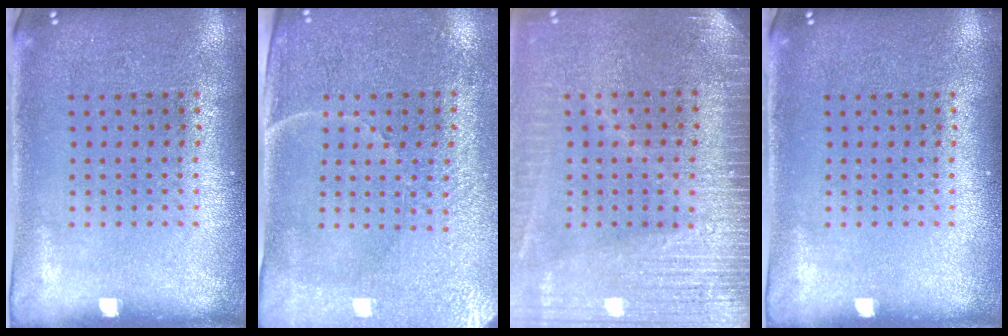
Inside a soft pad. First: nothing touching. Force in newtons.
{"total": 3.5, "press": 3.3, "slide": 1.0}
{"total": 3.6, "press": 3.2, "slide": 1.6}
{"total": 0.0}